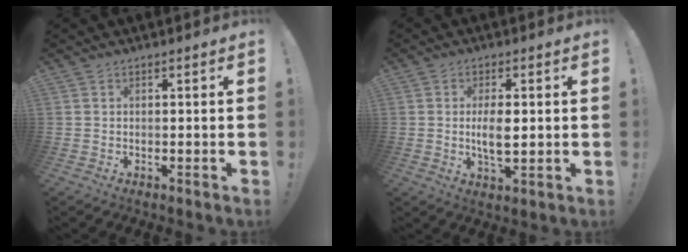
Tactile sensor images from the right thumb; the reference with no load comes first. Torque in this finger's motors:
{"motor_torque": [-0.09, 0.44, 0.60, -0.30, 0.05]}